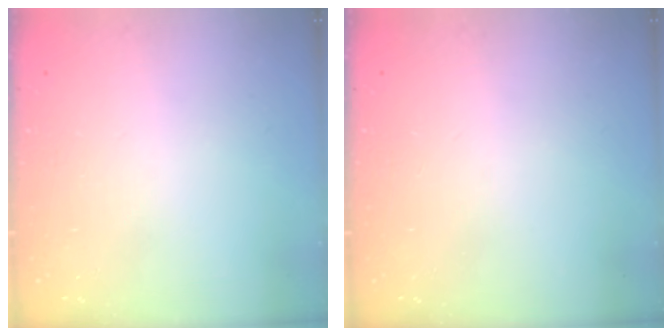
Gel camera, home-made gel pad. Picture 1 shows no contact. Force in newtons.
{"total": 0.0}